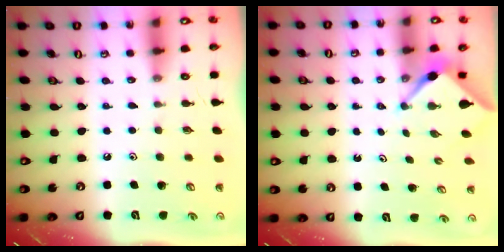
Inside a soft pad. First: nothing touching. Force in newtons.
{"total": 3.2, "press": 3.2, "slide": 0.3}